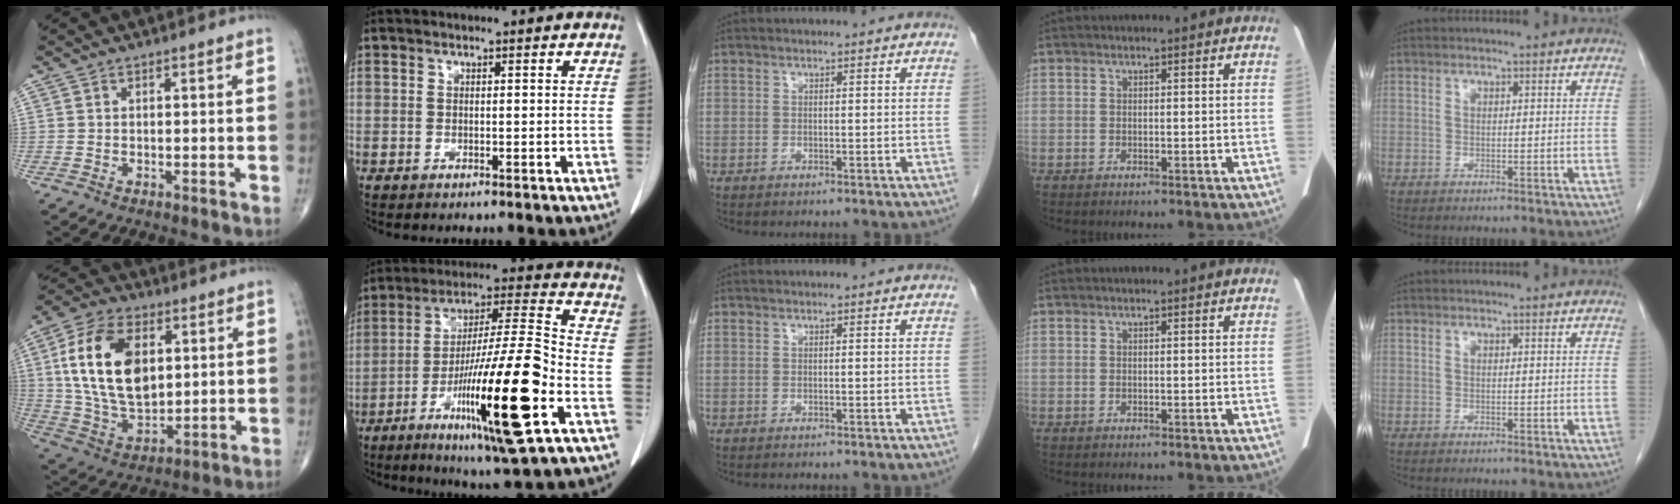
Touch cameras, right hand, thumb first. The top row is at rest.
{"thumb": {"total": 19.6, "force": [4.2, 11.6, 15.2], "torque": [-0.271, -0.011, 0.081]}, "index": {"total": 21.3, "force": [-8.1, 0.9, 19.7], "torque": [-0.336, -0.026, -0.137]}}